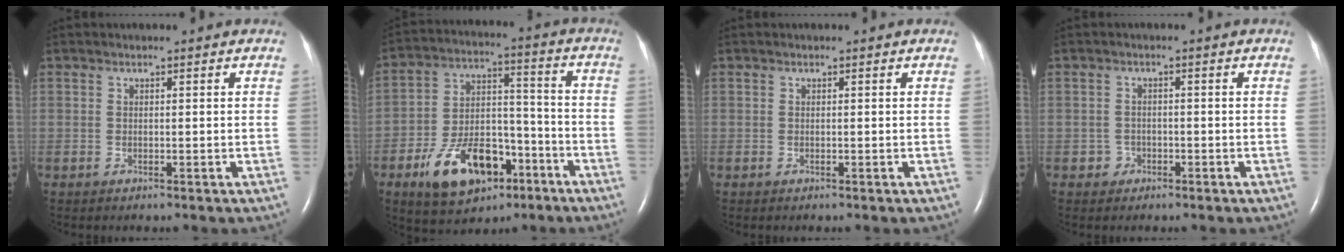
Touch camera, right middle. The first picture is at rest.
{"total": 14.5, "force": [-7.8, 7.5, 9.7], "torque": [-0.168, 0.015, -0.123]}
{"total": 0.0}
{"total": 1.6, "force": [-0.9, 1.3, 0.0], "torque": [0.004, 0.007, -0.017]}